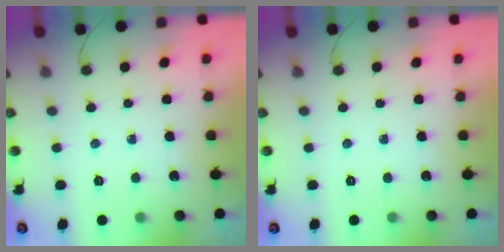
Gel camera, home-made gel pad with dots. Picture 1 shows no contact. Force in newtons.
{"total": 0.0}